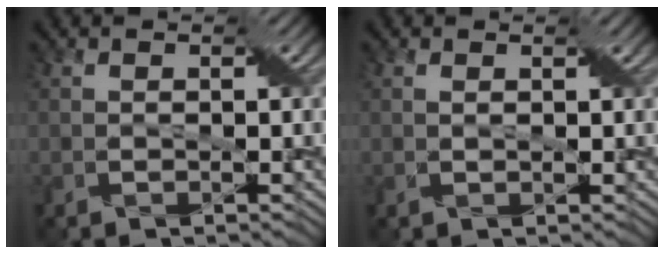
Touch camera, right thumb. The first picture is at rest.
{"total": 0.8, "force": [0.5, 0.2, 0.6], "torque": [-0.016, 0.001, 0.010]}